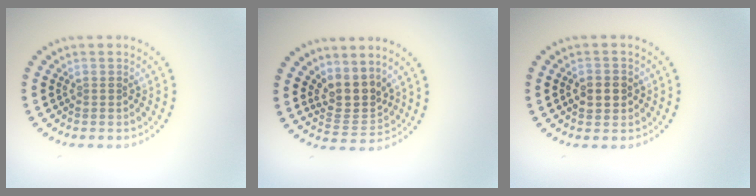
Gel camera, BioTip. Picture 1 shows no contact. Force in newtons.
{"total": 3.2, "press": 2.4, "slide": 2.1}
{"total": 2.4, "press": 2.3, "slide": 0.3}